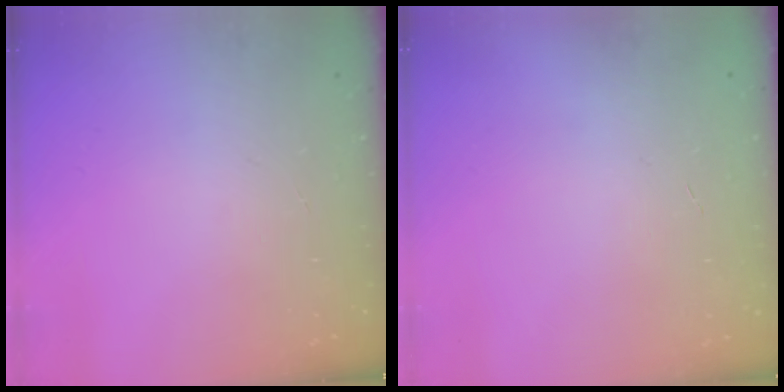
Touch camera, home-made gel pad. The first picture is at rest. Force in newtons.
{"total": 0.0}